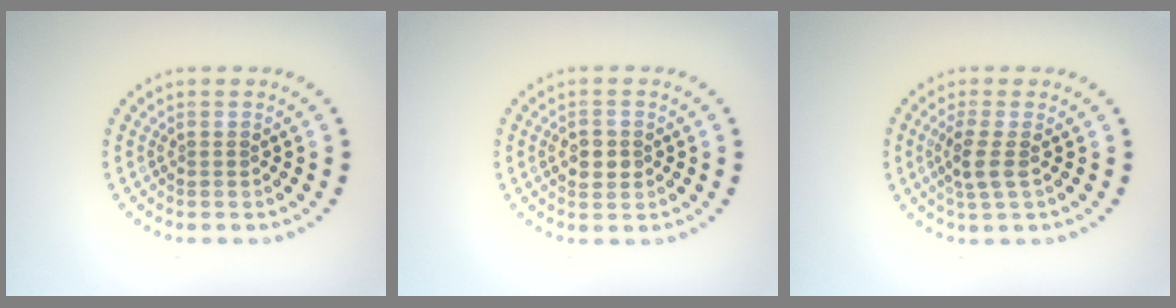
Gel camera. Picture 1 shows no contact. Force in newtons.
{"total": 2.5, "press": 2.5, "slide": 0.2}
{"total": 2.5, "press": 2.2, "slide": 1.2}